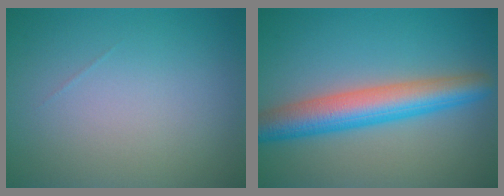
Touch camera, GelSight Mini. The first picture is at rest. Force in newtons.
{"total": 6.3, "press": 6.3, "slide": 0.2}